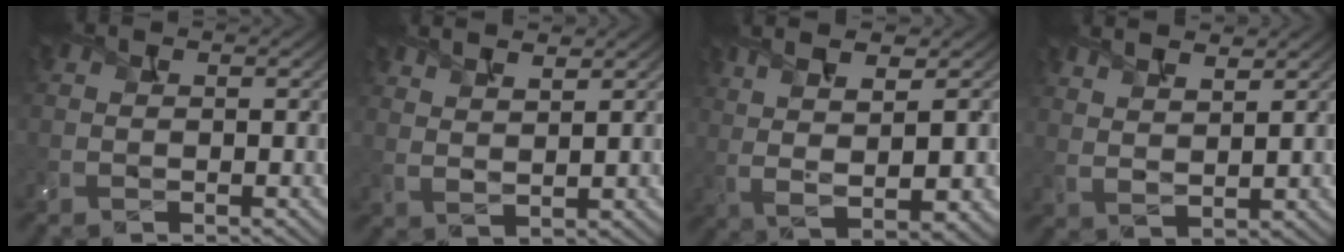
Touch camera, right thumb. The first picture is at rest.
{"total": 4.6, "force": [3.7, 1.0, 2.6], "torque": [-0.046, 0.004, 0.060]}
{"total": 8.9, "force": [2.9, 2.5, 8.0], "torque": [-0.162, -0.001, 0.063]}
{"total": 5.8, "force": [4.6, 1.4, 3.2], "torque": [-0.058, 0.003, 0.079]}